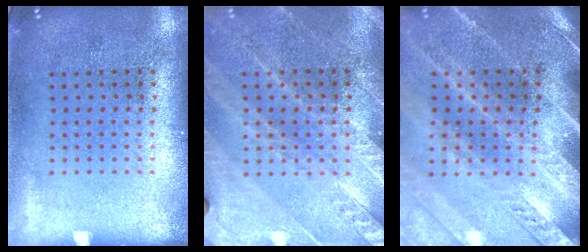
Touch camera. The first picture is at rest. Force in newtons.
{"total": 2.9, "press": 2.7, "slide": 0.9}
{"total": 3.3, "press": 2.8, "slide": 1.8}